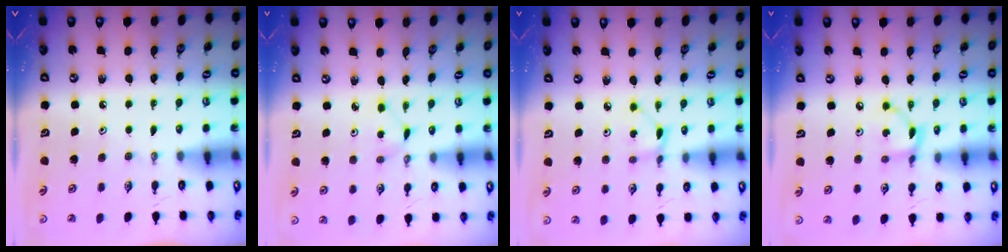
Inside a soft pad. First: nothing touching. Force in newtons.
{"total": 2.0, "press": 2.0, "slide": 0.2}
{"total": 2.1, "press": 2.1, "slide": 0.3}
{"total": 5.7, "press": 5.7, "slide": 0.1}